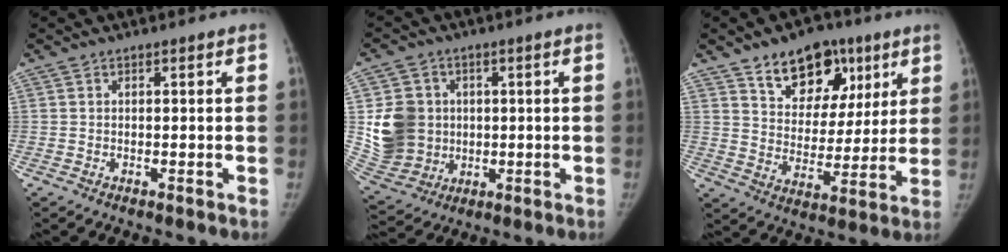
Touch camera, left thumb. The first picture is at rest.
{"total": 12.5, "force": [0.9, 11.1, 5.6], "torque": [-0.085, -0.001, 0.036]}
{"total": 15.8, "force": [9.2, 10.2, 7.8], "torque": [-0.064, -0.036, 0.147]}